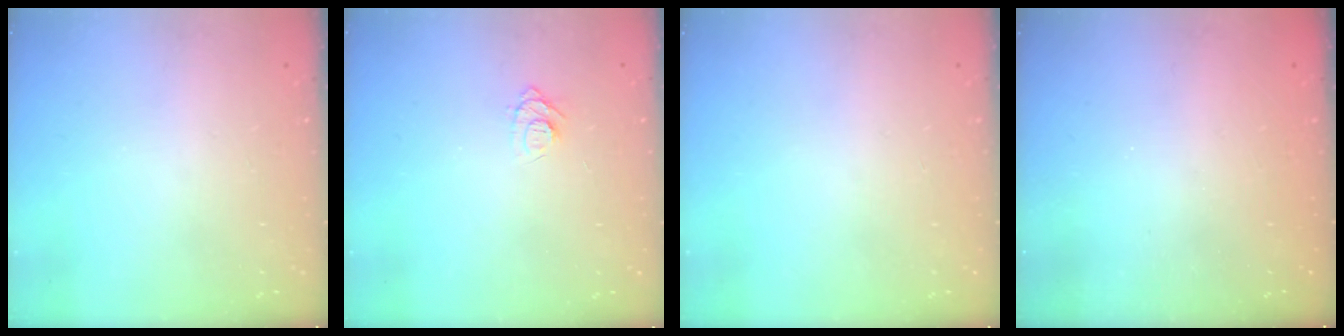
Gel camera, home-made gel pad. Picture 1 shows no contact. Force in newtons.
{"total": 6.8, "press": 6.8, "slide": 0.7}
{"total": 0.0}
{"total": 2.3, "press": 2.1, "slide": 0.8}